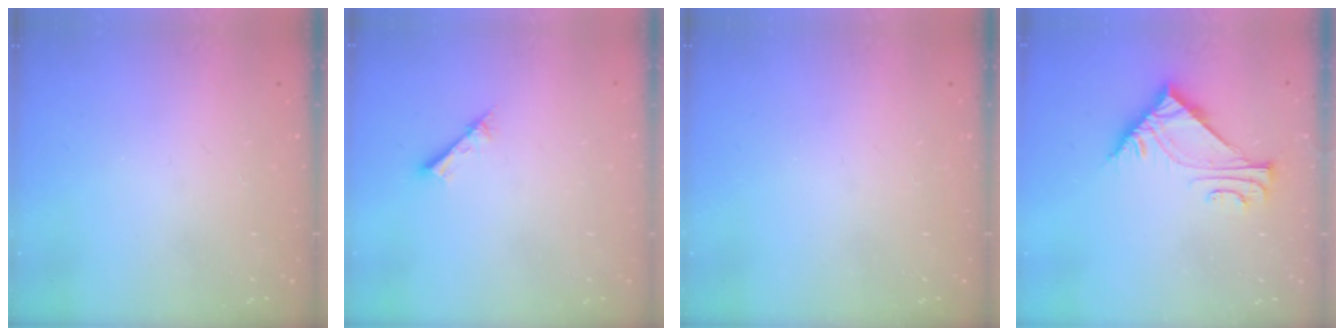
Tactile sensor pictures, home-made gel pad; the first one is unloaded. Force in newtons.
{"total": 1.7, "press": 1.7, "slide": 0.2}
{"total": 0.0}
{"total": 6.4, "press": 6.4, "slide": 0.1}